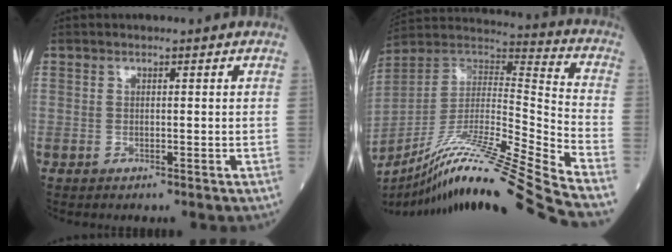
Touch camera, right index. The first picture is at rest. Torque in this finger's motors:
{"motor_torque": [-0.44, -0.72, 0.19, 0.06]}